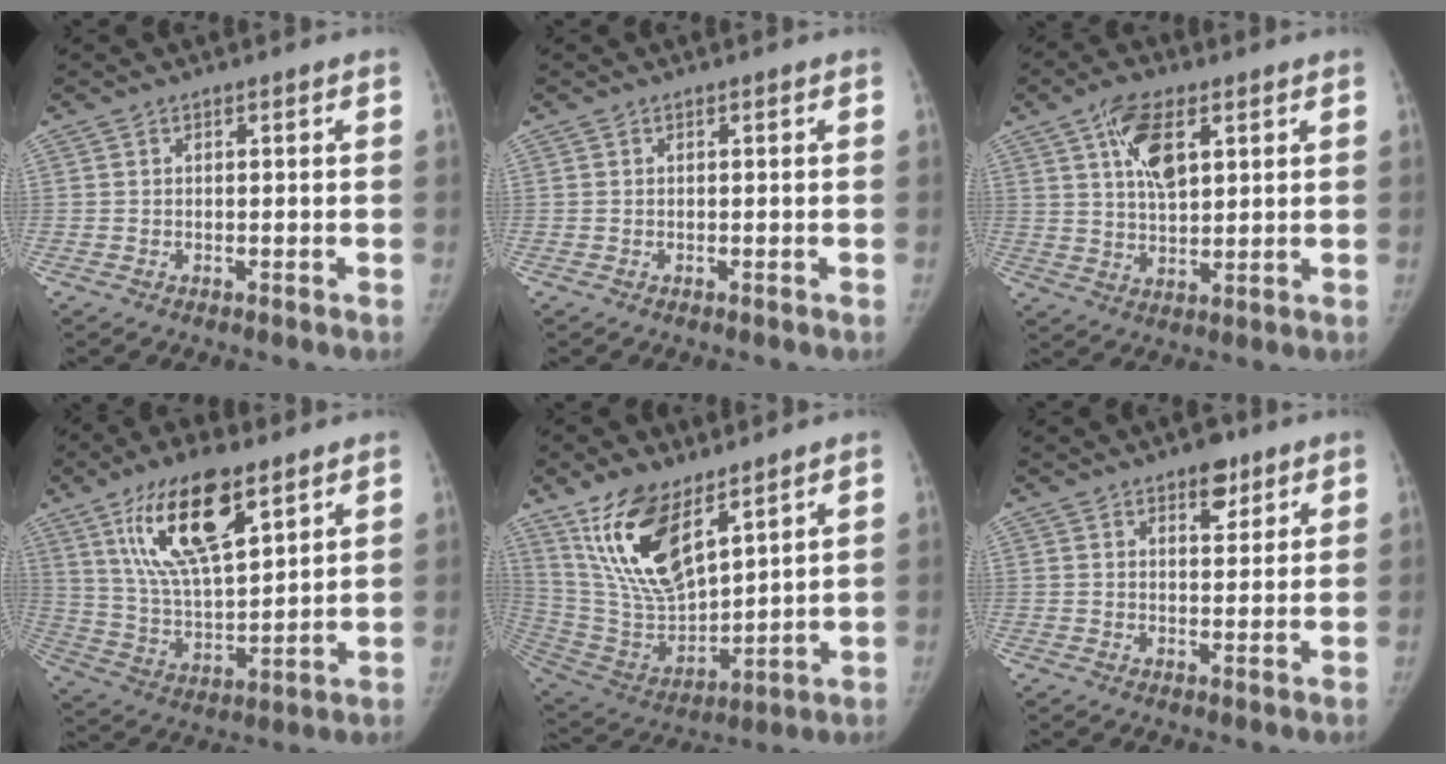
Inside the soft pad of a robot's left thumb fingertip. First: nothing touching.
{"total": 0.0}
{"total": 9.4, "force": [4.0, 4.5, 7.2], "torque": [-0.115, -0.012, 0.074]}
{"total": 18.8, "force": [10.0, 7.1, 14.2], "torque": [-0.236, -0.040, 0.189]}
{"total": 17.6, "force": [10.8, 7.3, 11.8], "torque": [-0.199, -0.055, 0.224]}
{"total": 5.2, "force": [3.2, 2.6, 3.1], "torque": [-0.021, -0.017, 0.045]}